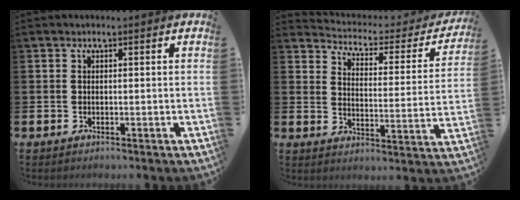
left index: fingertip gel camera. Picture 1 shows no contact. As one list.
[{"total": 3.8, "force": [3.4, 1.6, 0.8], "torque": [-0.040, -0.033, 0.048]}]